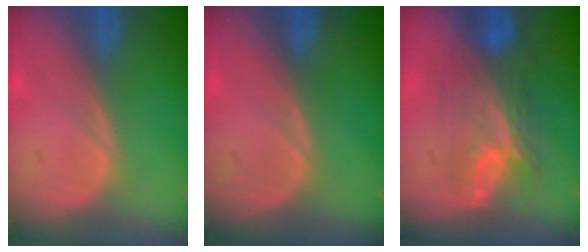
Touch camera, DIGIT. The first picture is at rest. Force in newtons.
{"total": 0.0}
{"total": 7.3, "press": 7.2, "slide": 1.3}